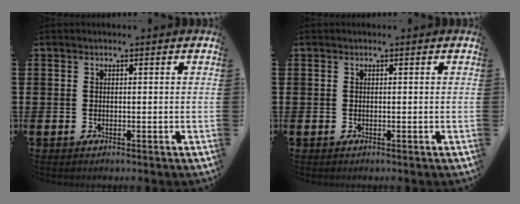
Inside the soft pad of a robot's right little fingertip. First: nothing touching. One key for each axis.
{"total": 0.0}